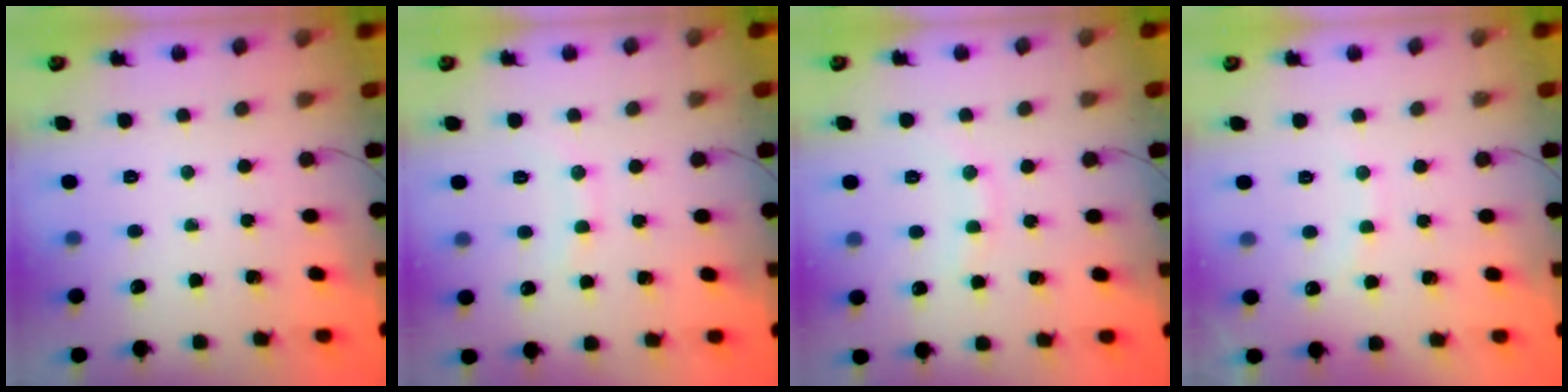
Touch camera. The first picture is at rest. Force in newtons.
{"total": 6.1, "press": 5.9, "slide": 1.5}
{"total": 5.5, "press": 5.5, "slide": 0.8}
{"total": 7.3, "press": 7.2, "slide": 1.0}